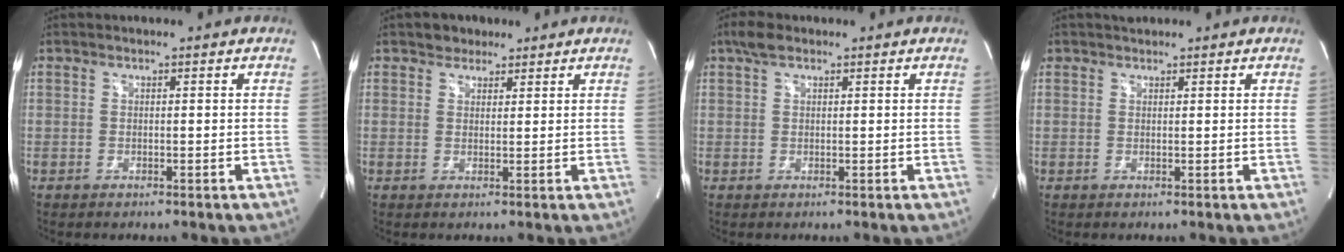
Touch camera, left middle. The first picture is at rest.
{"total": 2.7, "force": [2.0, 1.8, 0.4], "torque": [-0.008, 0.007, 0.029]}
{"total": 2.5, "force": [1.7, 1.0, 1.5], "torque": [-0.036, 0.017, 0.033]}
{"total": 1.5, "force": [1.4, 0.6, 0.2], "torque": [-0.010, 0.013, 0.023]}